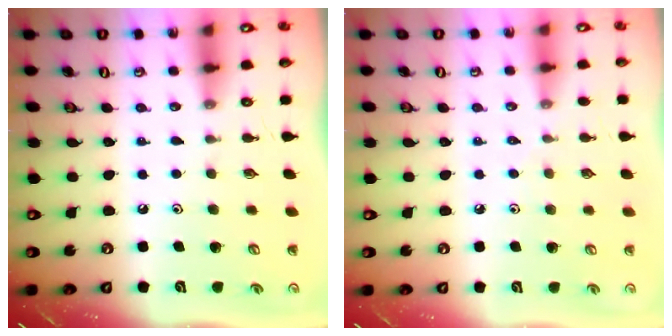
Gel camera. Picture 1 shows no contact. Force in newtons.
{"total": 2.6, "press": 2.6, "slide": 0.5}